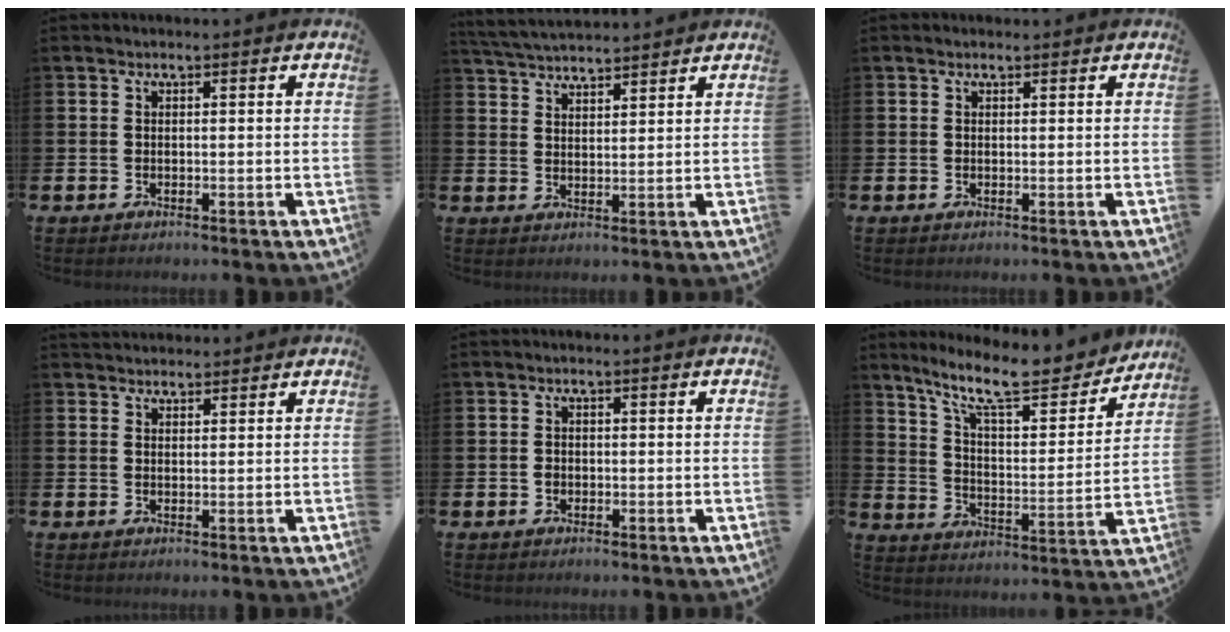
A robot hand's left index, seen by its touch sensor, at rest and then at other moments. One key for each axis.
{"total": 4.2, "fx": 4.2, "fy": 0.4, "fz": 0.3, "tx": -0.022, "ty": -0.021, "tz": 0.077}
{"total": 0.6, "fx": 0.5, "fy": 0.2, "fz": 0.2, "tx": 0.002, "ty": 0.000, "tz": 0.008}
{"total": 2.2, "fx": 2.1, "fy": 0.6, "fz": -0.1, "tx": 0.009, "ty": -0.009, "tz": 0.036}
{"total": 1.1, "fx": -0.2, "fy": 0.9, "fz": 0.7, "tx": -0.007, "ty": 0.004, "tz": -0.006}
{"total": 12.4, "fx": 10.6, "fy": 2.5, "fz": 6.0, "tx": -0.130, "ty": -0.067, "tz": 0.179}